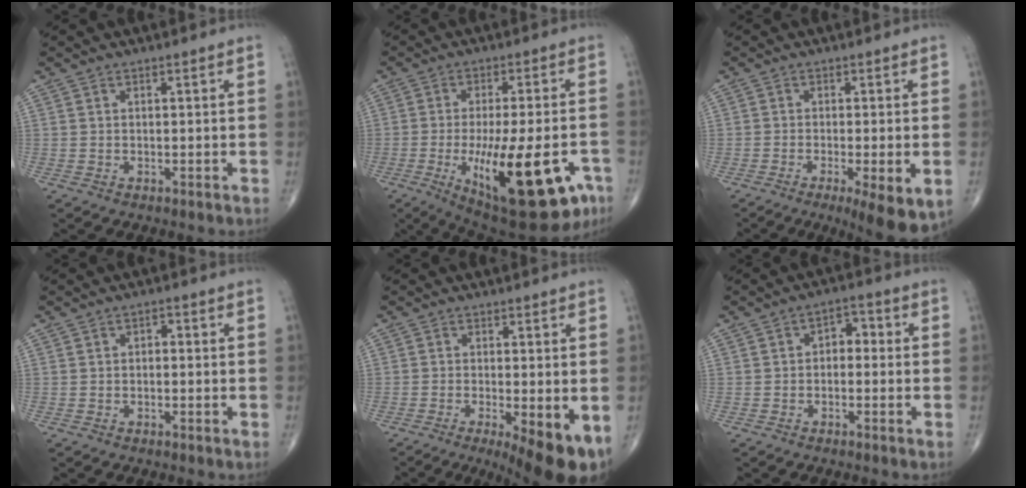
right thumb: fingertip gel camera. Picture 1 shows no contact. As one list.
[{"total": 23.3, "force": [-8.5, 8.2, 20.1], "torque": [-0.277, -0.004, -0.104]}, {"total": 9.1, "force": [-3.5, 2.1, 8.2], "torque": [-0.121, -0.017, -0.052]}, {"total": 1.3, "force": [0.0, 0.9, 1.0], "torque": [-0.010, 0.007, -0.004]}, {"total": 11.1, "force": [-4.5, 3.3, 9.6], "torque": [-0.127, -0.017, -0.063]}, {"total": 3.9, "force": [-0.2, 2.7, 2.9], "torque": [-0.023, 0.021, -0.016]}]